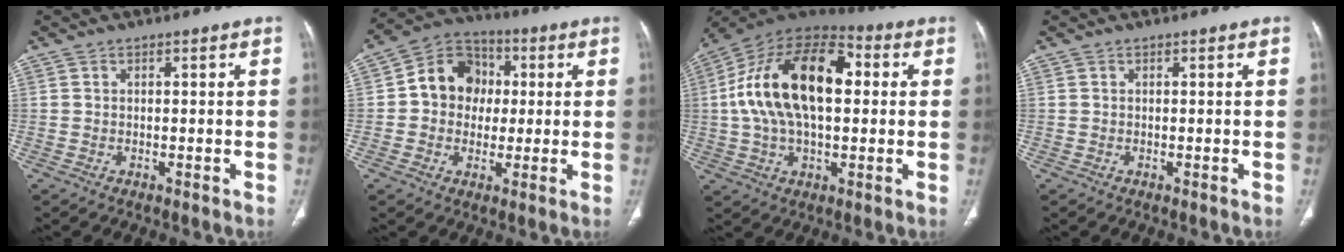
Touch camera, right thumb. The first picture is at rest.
{"total": 11.1, "force": [0.9, 9.6, 5.5], "torque": [-0.052, 0.022, 0.003]}
{"total": 22.7, "force": [2.8, 12.6, 18.8], "torque": [-0.329, 0.029, 0.038]}
{"total": 0.0}